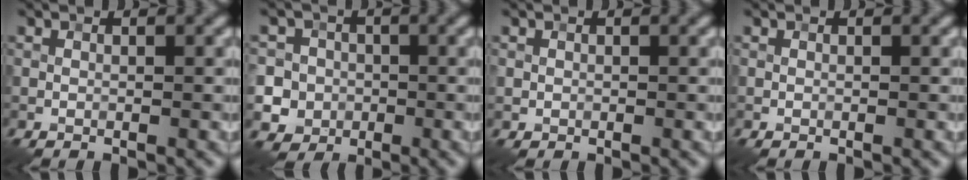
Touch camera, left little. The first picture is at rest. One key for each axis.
{"total": 7.2, "fx": -1.4, "fy": 6.9, "fz": 1.6, "tx": -0.024, "ty": -0.001, "tz": -0.048}
{"total": 0.5, "fx": 0.1, "fy": 0.5, "fz": 0.0, "tx": 0.007, "ty": -0.003, "tz": 0.001}
{"total": 0.0}